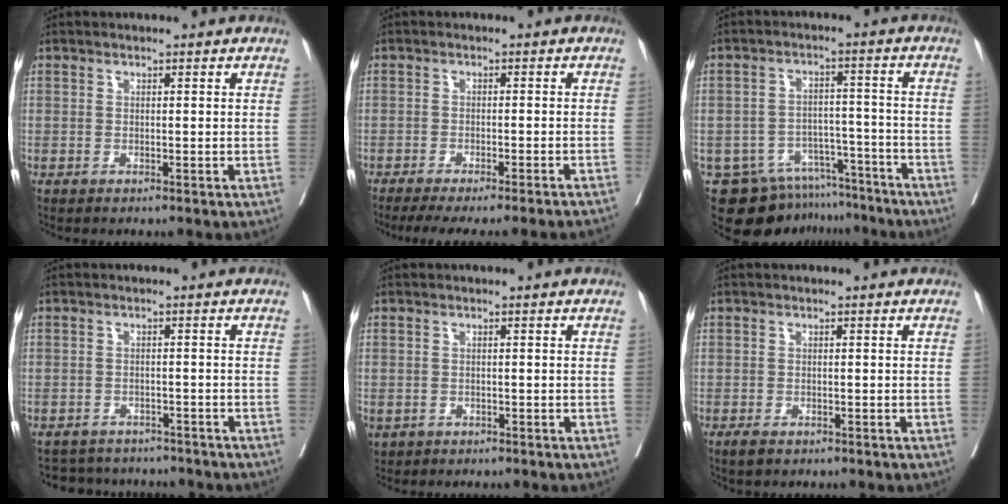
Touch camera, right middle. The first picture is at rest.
{"total": 12.9, "force": [-11.5, -0.8, 5.6], "torque": [-0.064, -0.029, -0.151]}
{"total": 11.5, "force": [-9.9, 5.8, 1.2], "torque": [-0.013, 0.033, -0.135]}
{"total": 6.9, "force": [-6.5, 2.3, 0.7], "torque": [-0.010, 0.009, -0.080]}
{"total": 2.0, "force": [-1.1, 1.6, 0.6], "torque": [-0.017, -0.003, -0.012]}
{"total": 1.4, "force": [-0.9, 0.7, 0.8], "torque": [-0.020, -0.002, -0.011]}